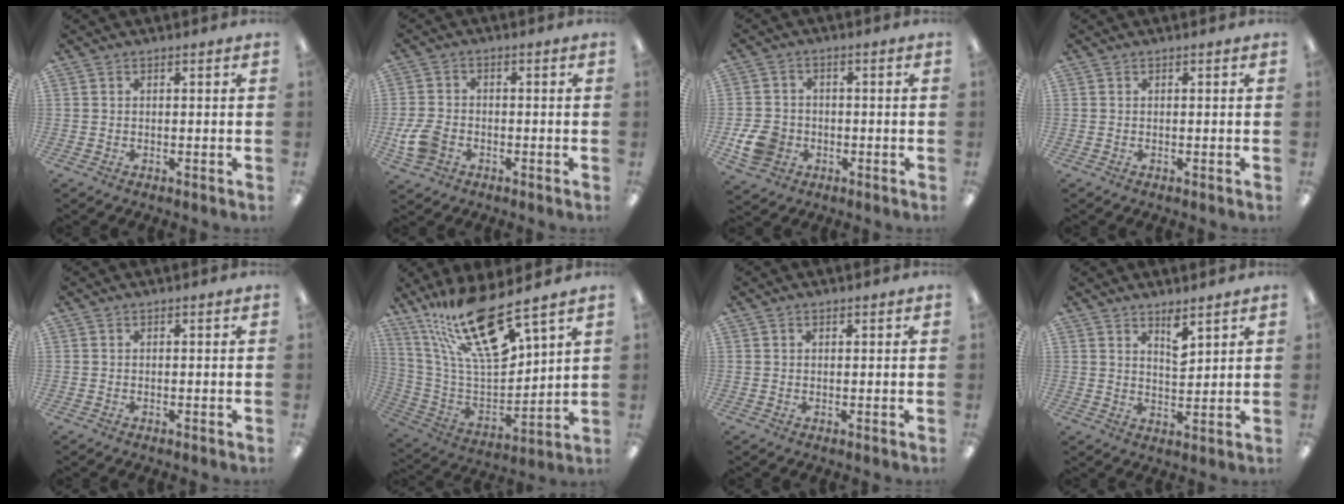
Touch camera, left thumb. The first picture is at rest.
{"total": 6.9, "force": [-2.4, 5.0, 4.0], "torque": [-0.087, 0.014, -0.043]}
{"total": 7.4, "force": [-2.3, 6.2, 3.3], "torque": [-0.064, 0.010, -0.042]}
{"total": 0.0}
{"total": 0.0}
{"total": 22.3, "force": [15.4, 6.3, 14.8], "torque": [-0.277, -0.099, 0.264]}
{"total": 0.5, "force": [0.4, 0.3, 0.1], "torque": [-0.002, 0.003, 0.008]}
{"total": 4.9, "force": [3.8, 1.7, 2.7], "torque": [-0.032, -0.027, 0.061]}